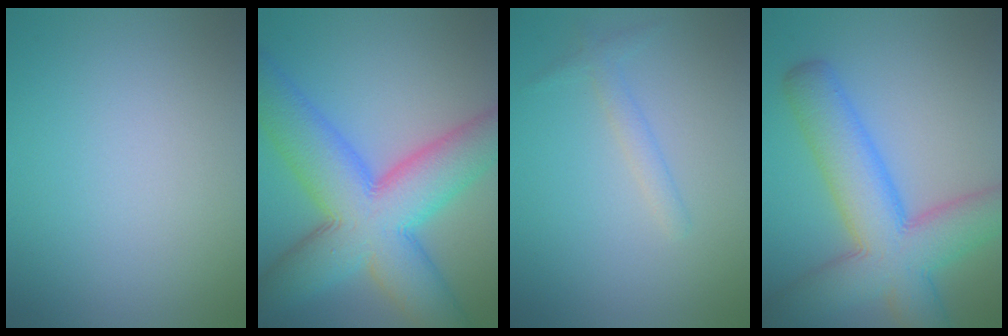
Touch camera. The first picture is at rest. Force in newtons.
{"total": 13.0, "press": 13.0, "slide": 0.3}
{"total": 1.4, "press": 1.4, "slide": 0.1}
{"total": 9.9, "press": 9.9, "slide": 0.4}